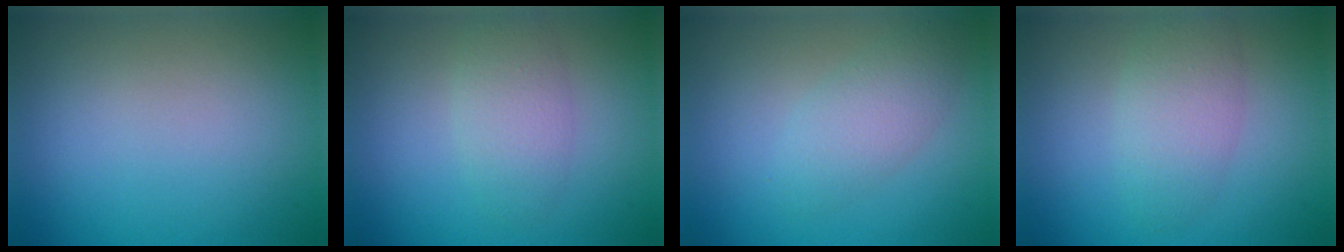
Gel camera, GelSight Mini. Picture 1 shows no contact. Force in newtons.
{"total": 2.8, "press": 2.8, "slide": 0.1}
{"total": 2.8, "press": 2.8, "slide": 0.2}
{"total": 3.5, "press": 3.5, "slide": 0.1}